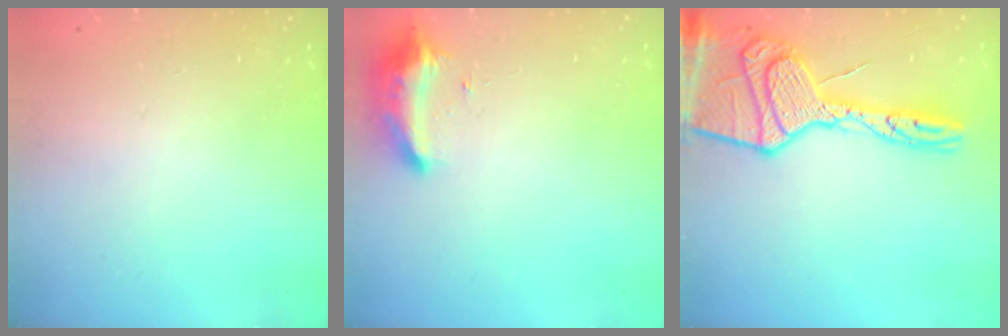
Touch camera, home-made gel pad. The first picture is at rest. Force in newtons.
{"total": 9.3, "press": 9.3, "slide": 0.8}
{"total": 23.2, "press": 23.1, "slide": 2.3}